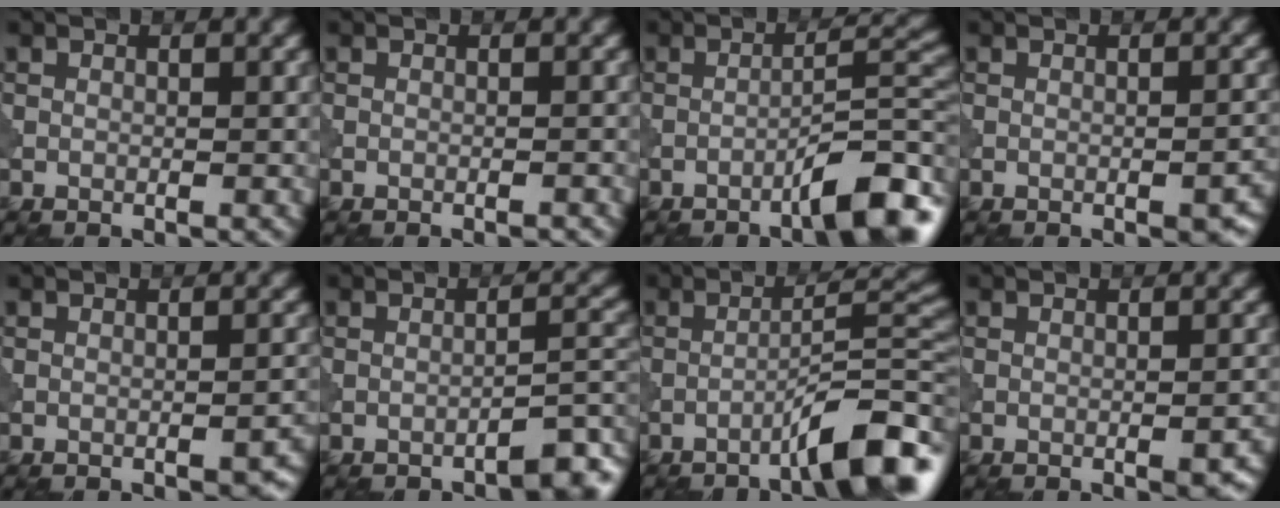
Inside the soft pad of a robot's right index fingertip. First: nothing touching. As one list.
[{"total": 1.0, "force": [-0.8, 0.1, 0.5], "torque": [-0.003, 0.002, -0.015]}, {"total": 5.7, "force": [-3.3, 0.7, 4.5], "torque": [-0.063, 0.019, -0.055]}, {"total": 2.8, "force": [-1.7, 0.8, 2.1], "torque": [-0.026, 0.001, -0.020]}, {"total": 2.0, "force": [-1.3, 0.6, 1.4], "torque": [-0.016, 0.003, -0.016]}, {"total": 3.2, "force": [-2.5, 0.5, 2.0], "torque": [-0.021, 0.017, -0.040]}, {"total": 6.6, "force": [-3.9, 0.8, 5.2], "torque": [-0.070, 0.023, -0.066]}, {"total": 2.7, "force": [-1.4, 0.9, 2.1], "torque": [-0.028, -0.001, -0.016]}]